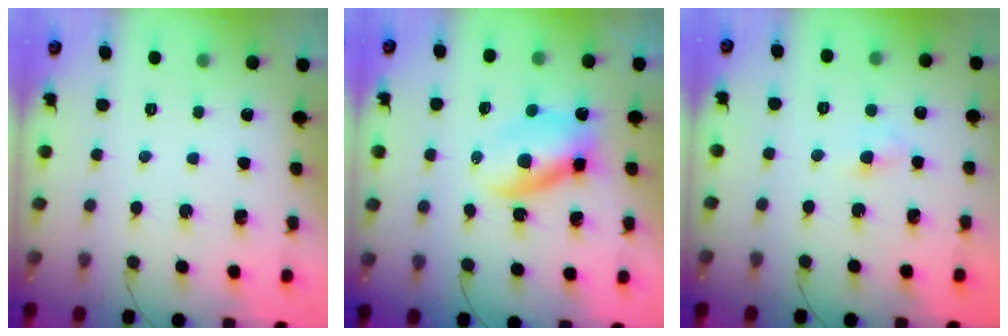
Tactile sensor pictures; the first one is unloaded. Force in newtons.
{"total": 6.3, "press": 6.2, "slide": 0.7}
{"total": 2.9, "press": 2.7, "slide": 1.2}